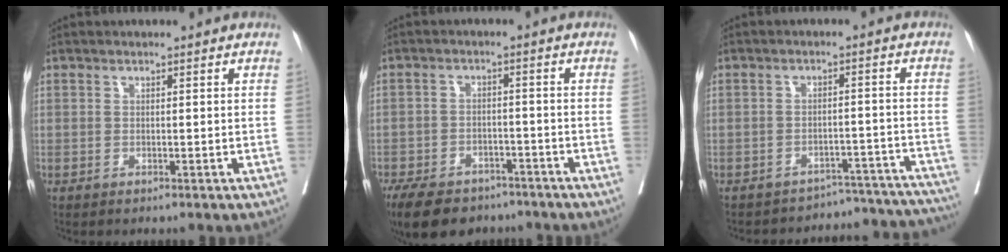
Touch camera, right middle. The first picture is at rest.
{"total": 13.0, "force": [-9.9, 6.3, 5.5], "torque": [-0.109, -0.007, -0.147]}
{"total": 16.5, "force": [-16.1, 3.4, 0.5], "torque": [-0.006, 0.035, -0.173]}